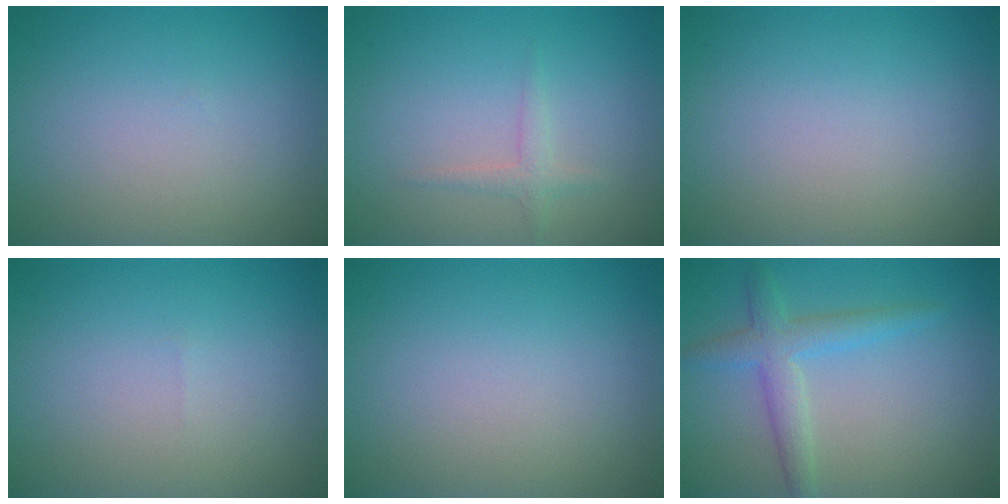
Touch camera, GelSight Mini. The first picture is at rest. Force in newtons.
{"total": 1.3, "press": 1.3, "slide": 0.0}
{"total": 0.0}
{"total": 0.0}
{"total": 0.0}
{"total": 3.3, "press": 3.3, "slide": 0.2}